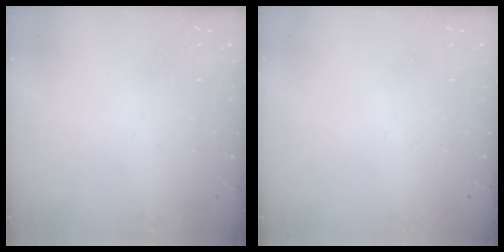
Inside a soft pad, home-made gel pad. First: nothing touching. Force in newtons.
{"total": 0.0}